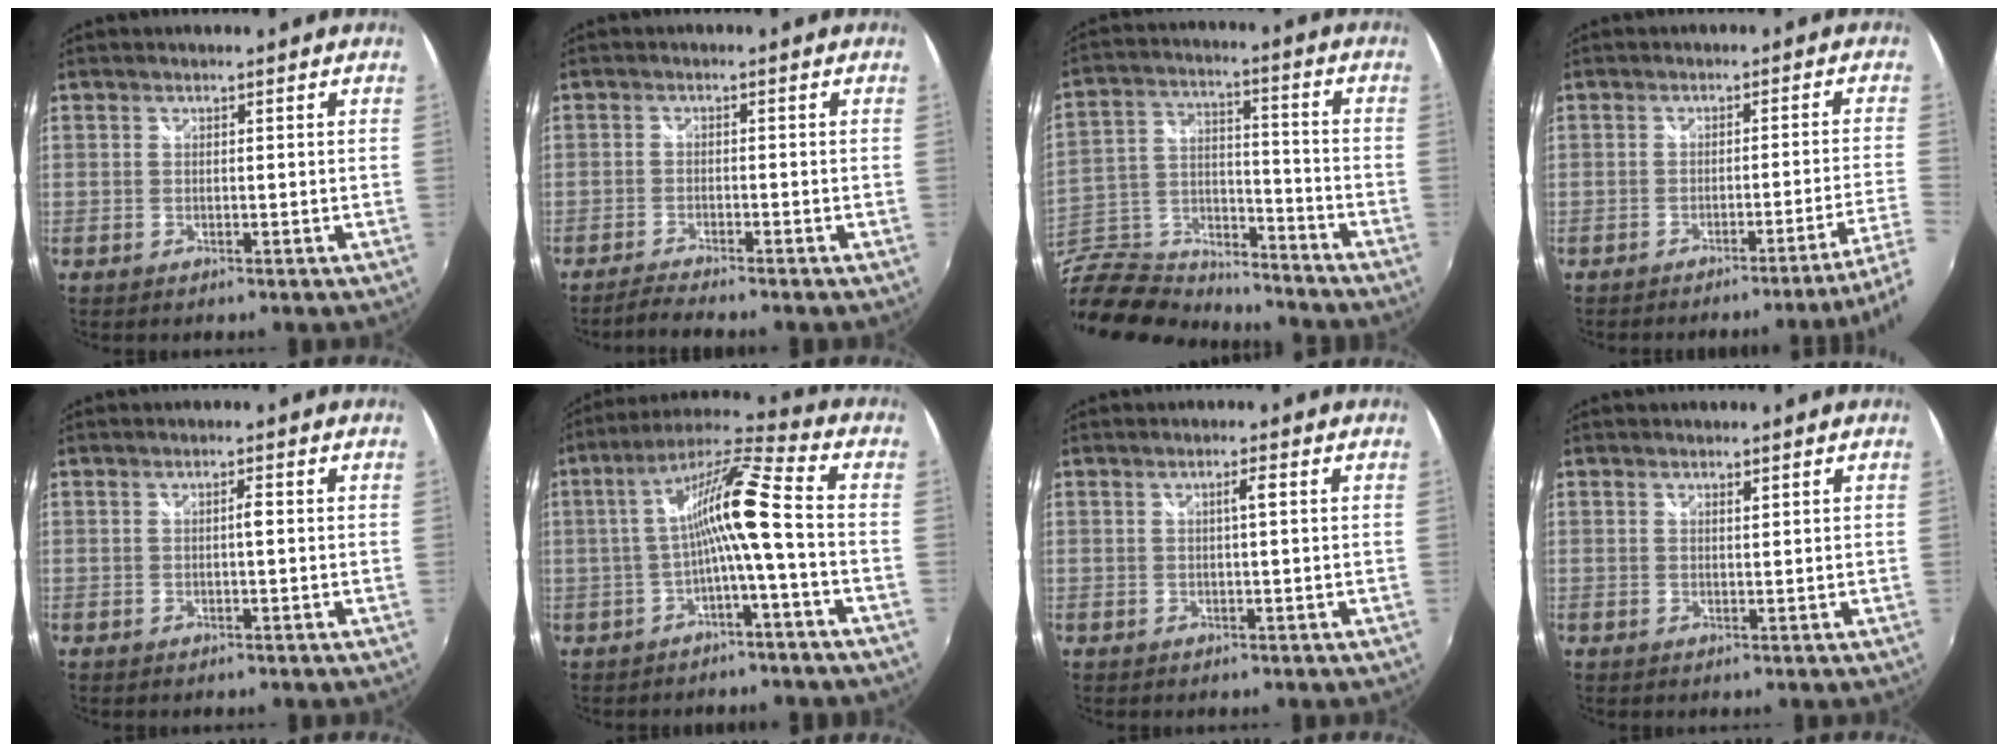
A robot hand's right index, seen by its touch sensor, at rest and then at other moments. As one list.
[{"total": 2.5, "force": [-2.3, -0.6, 0.7], "torque": [-0.029, -0.006, -0.049]}, {"total": 20.6, "force": [-16.3, 9.0, 8.8], "torque": [-0.220, 0.005, -0.272]}, {"total": 7.6, "force": [-5.6, -3.2, 3.9], "torque": [-0.050, -0.023, -0.074]}, {"total": 1.1, "force": [-0.1, 0.1, 1.1], "torque": [-0.018, 0.004, -0.003]}, {"total": 10.6, "force": [-2.2, 0.1, 10.3], "torque": [-0.200, 0.019, -0.039]}, {"total": 1.6, "force": [0.3, -0.1, 1.6], "torque": [-0.027, 0.002, 0.003]}, {"total": 0.8, "force": [0.5, 0.1, 0.5], "torque": [-0.007, 0.001, 0.009]}]